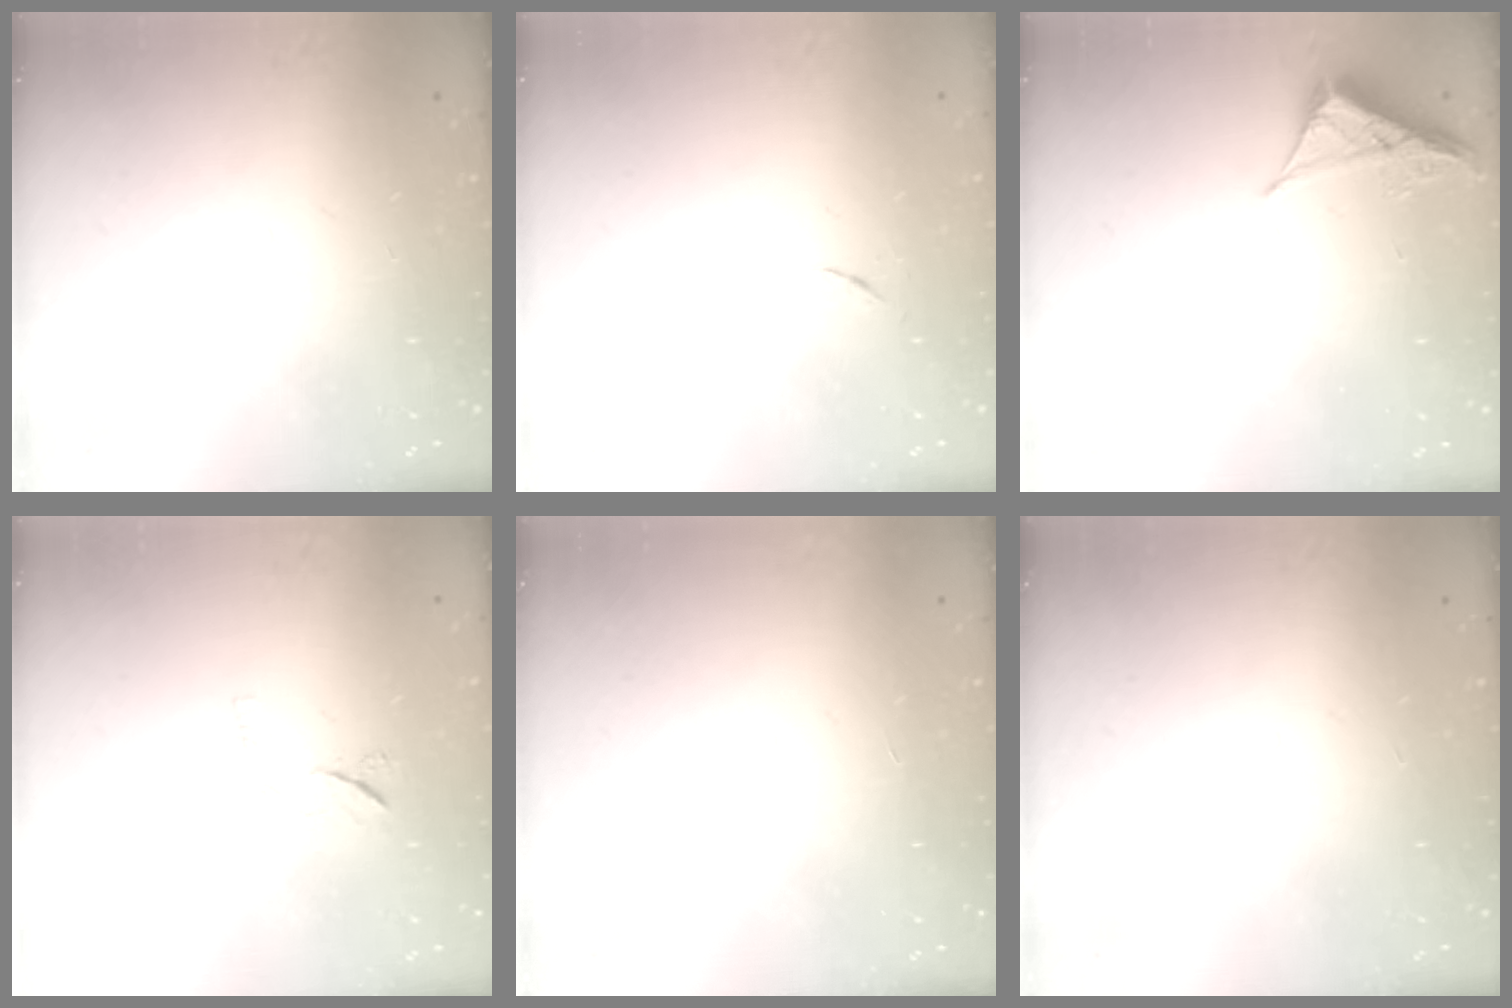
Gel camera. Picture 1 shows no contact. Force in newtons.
{"total": 3.5, "press": 3.4, "slide": 0.6}
{"total": 4.8, "press": 4.8, "slide": 0.7}
{"total": 6.7, "press": 6.6, "slide": 1.0}
{"total": 1.5, "press": 1.5, "slide": 0.1}
{"total": 0.0}